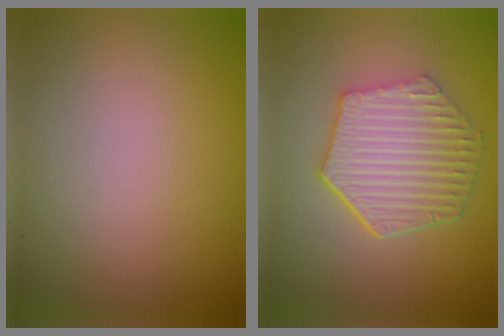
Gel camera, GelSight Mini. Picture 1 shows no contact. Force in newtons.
{"total": 6.4, "press": 4.9, "slide": 4.1}